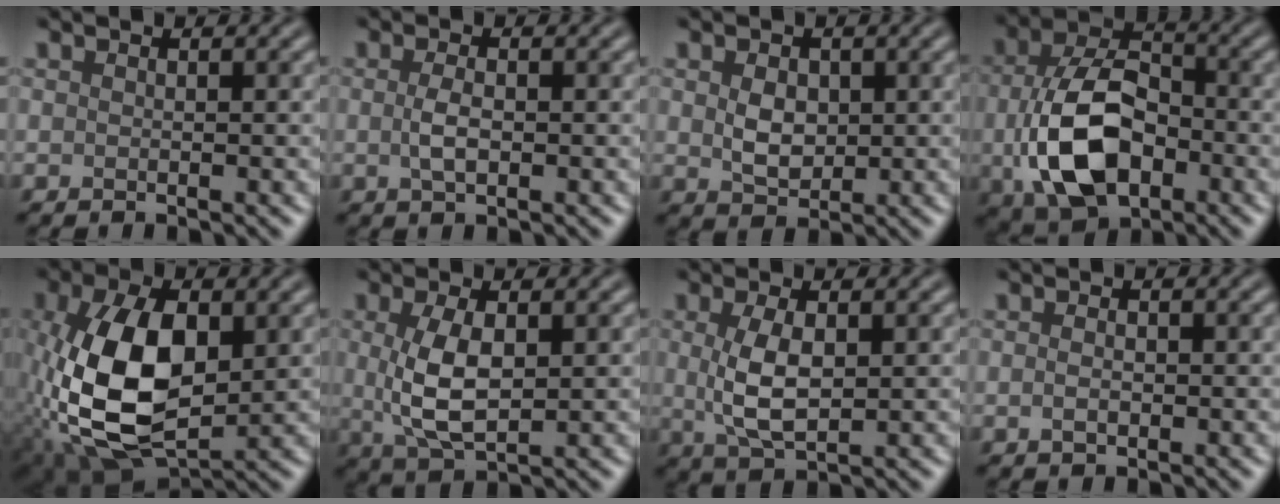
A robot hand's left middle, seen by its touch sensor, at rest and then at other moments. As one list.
[{"total": 1.8, "force": [-0.1, 0.8, 1.6], "torque": [-0.039, 0.000, -0.004]}, {"total": 2.5, "force": [0.4, 1.9, 1.6], "torque": [-0.037, 0.001, 0.009]}, {"total": 10.2, "force": [-2.0, 6.6, 7.6], "torque": [-0.172, -0.012, -0.032]}, {"total": 11.3, "force": [-0.7, 6.4, 9.3], "torque": [-0.200, 0.006, -0.015]}, {"total": 4.9, "force": [0.4, 2.3, 4.3], "torque": [-0.101, 0.002, 0.012]}, {"total": 4.1, "force": [0.4, 1.9, 3.6], "torque": [-0.085, 0.004, 0.011]}, {"total": 0.9, "force": [-0.2, 0.6, 0.6], "torque": [-0.017, 0.003, -0.006]}]